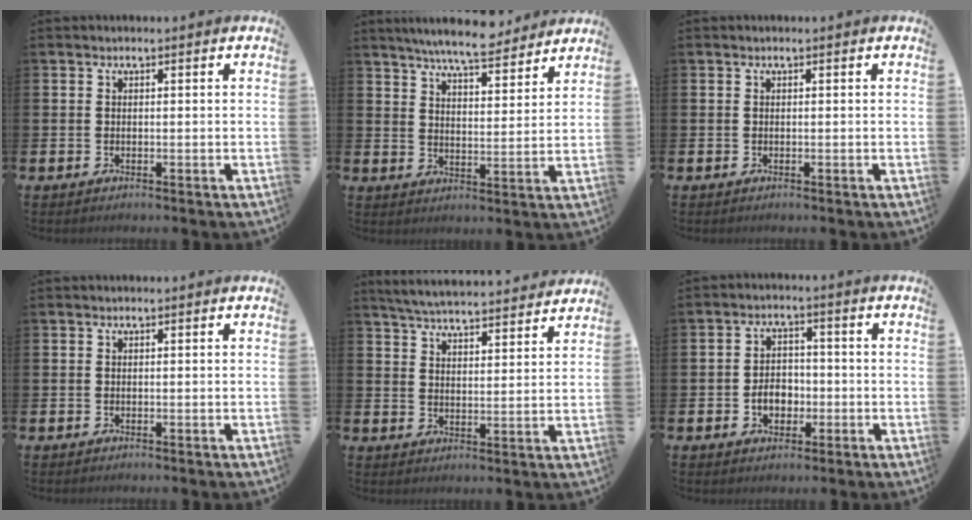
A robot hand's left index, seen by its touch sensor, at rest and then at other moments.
{"total": 7.3, "force": [7.1, 0.7, 2.0], "torque": [-0.049, -0.038, 0.125]}
{"total": 0.0}
{"total": 0.0}
{"total": 5.7, "force": [5.7, 0.2, 0.9], "torque": [-0.033, -0.039, 0.099]}
{"total": 4.0, "force": [-1.2, 2.9, 2.4], "torque": [-0.031, -0.001, -0.029]}